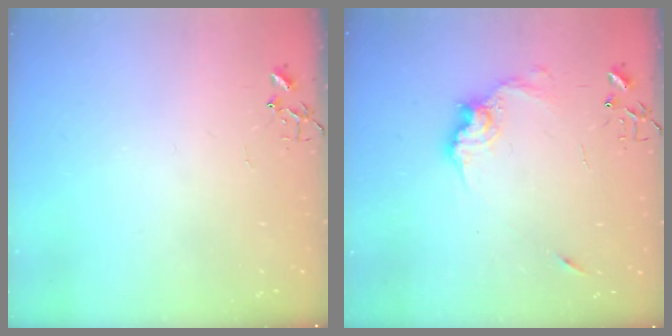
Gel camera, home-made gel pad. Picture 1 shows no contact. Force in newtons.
{"total": 11.5, "press": 11.5, "slide": 0.8}